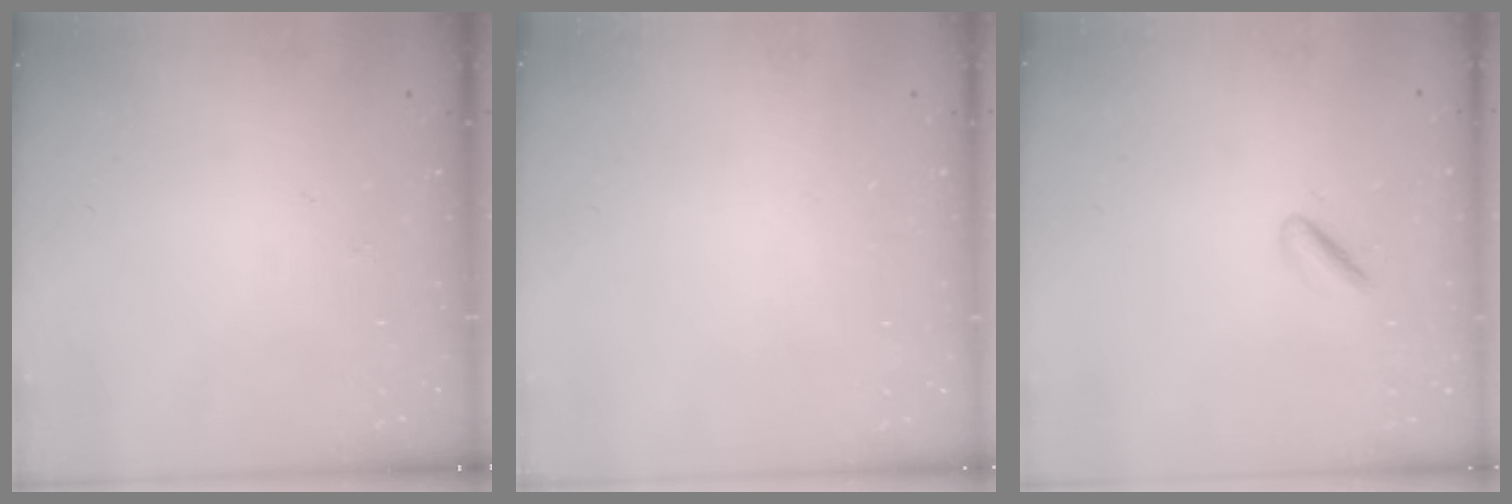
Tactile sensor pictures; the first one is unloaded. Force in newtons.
{"total": 2.2, "press": 2.2, "slide": 0.1}
{"total": 2.0, "press": 1.9, "slide": 0.6}